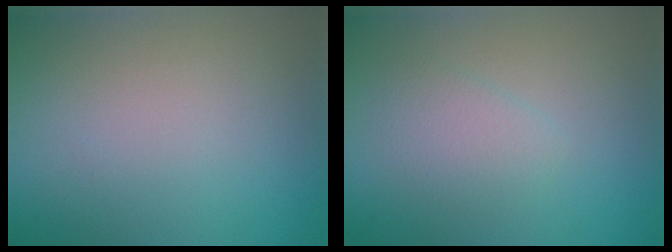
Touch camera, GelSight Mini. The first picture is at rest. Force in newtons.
{"total": 2.0, "press": 2.0, "slide": 0.1}